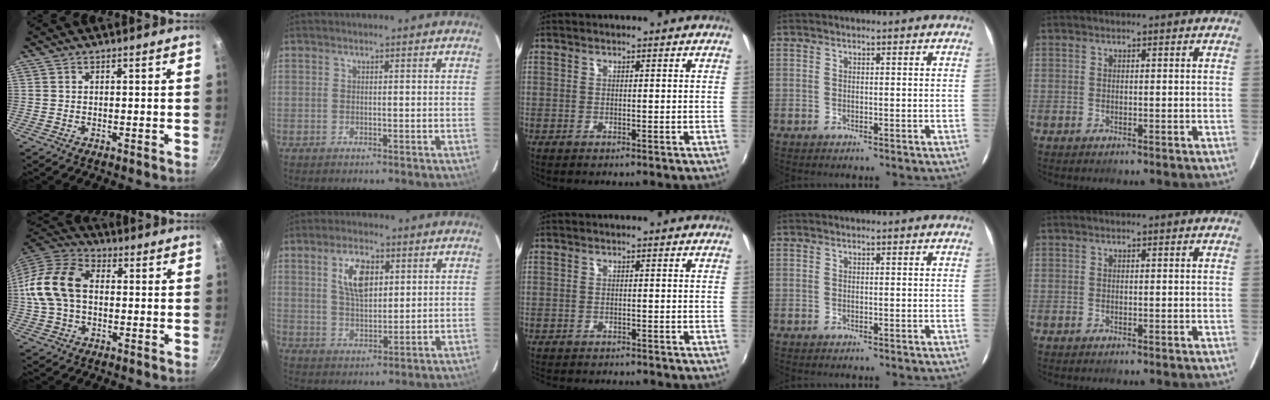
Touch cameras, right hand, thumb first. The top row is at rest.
{"thumb": {"total": 15.1, "force": [0.4, 10.3, 11.0], "torque": [-0.201, 0.037, -0.006]}, "index": {"total": 8.2, "force": [2.9, 4.1, 6.4], "torque": [-0.120, 0.007, 0.058]}, "middle": {"total": 5.3, "force": [-4.9, 0.9, 1.9], "torque": [-0.049, -0.017, -0.074]}}